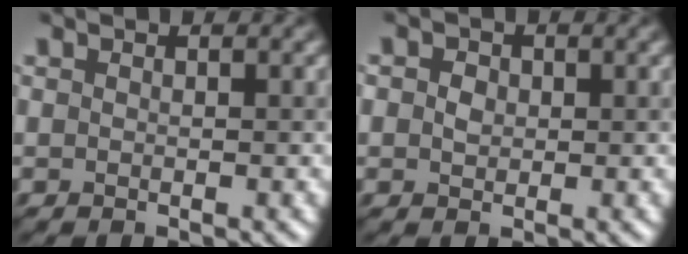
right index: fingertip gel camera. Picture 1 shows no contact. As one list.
[{"total": 1.2, "force": [0.1, 1.1, 0.5], "torque": [-0.010, 0.010, 0.001]}]